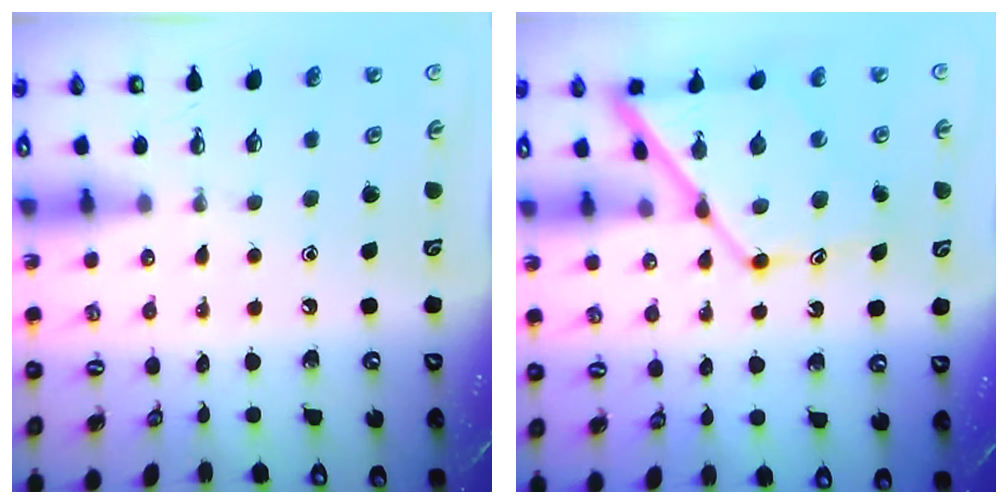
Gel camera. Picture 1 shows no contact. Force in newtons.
{"total": 13.9, "press": 13.9, "slide": 1.0}